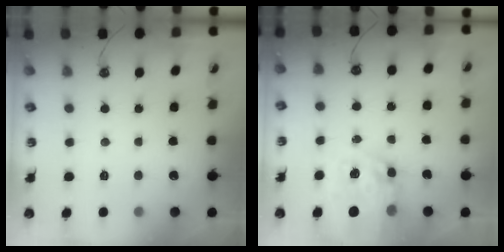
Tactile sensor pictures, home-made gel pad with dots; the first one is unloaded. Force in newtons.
{"total": 13.1, "press": 13.0, "slide": 1.2}